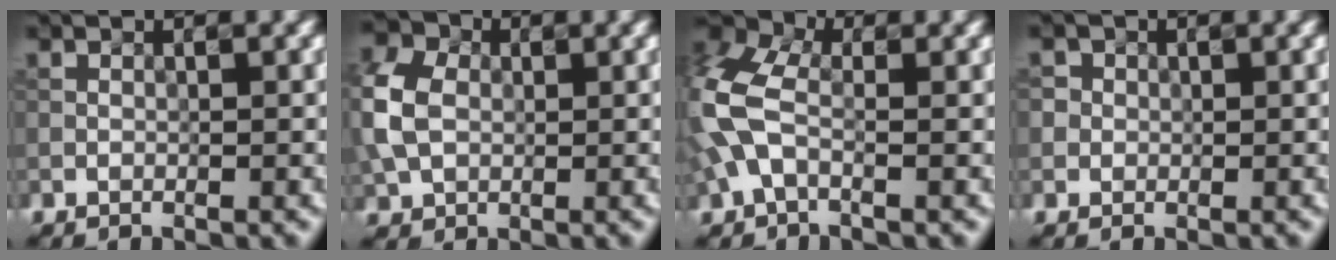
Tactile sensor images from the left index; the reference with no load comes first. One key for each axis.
{"total": 7.6, "fx": 0.4, "fy": 5.8, "fz": 4.9, "tx": -0.145, "ty": 0.015, "tz": 0.003}
{"total": 6.9, "fx": -0.7, "fy": 4.3, "fz": 5.3, "tx": -0.142, "ty": 0.011, "tz": -0.033}
{"total": 2.4, "fx": 1.0, "fy": 2.1, "fz": 0.7, "tx": 0.007, "ty": 0.009, "tz": -0.004}